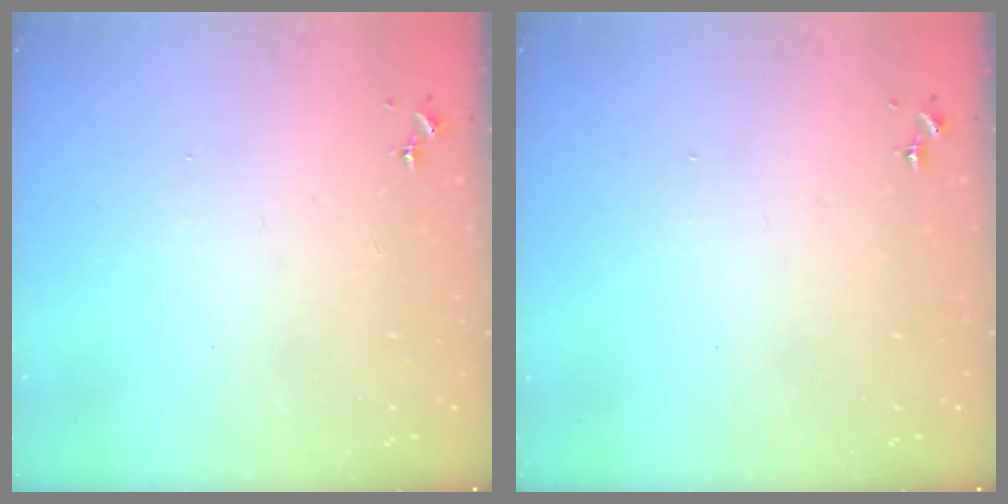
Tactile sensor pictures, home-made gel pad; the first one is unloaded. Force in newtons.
{"total": 0.0}